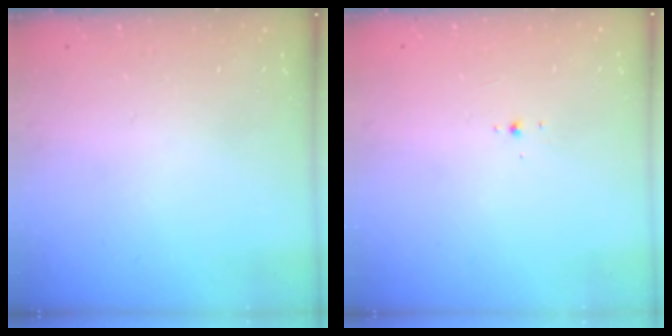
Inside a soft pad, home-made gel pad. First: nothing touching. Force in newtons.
{"total": 2.8, "press": 2.8, "slide": 0.7}